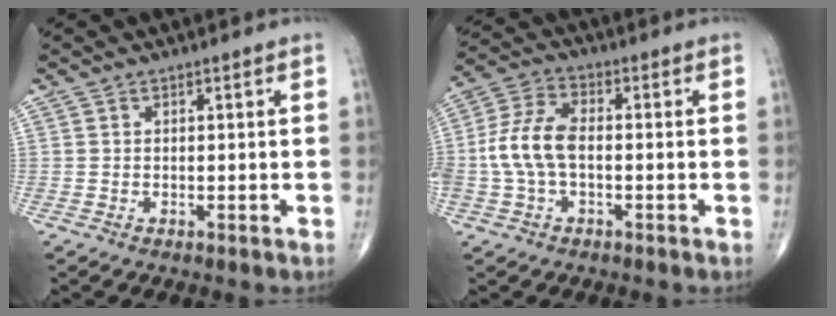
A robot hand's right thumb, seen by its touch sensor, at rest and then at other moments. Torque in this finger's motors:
{"motor_torque": [1.47, 1.38, 1.27, -0.31, 0.57]}